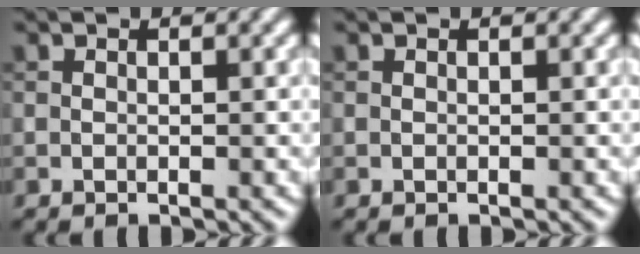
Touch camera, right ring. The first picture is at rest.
{"total": 0.0}